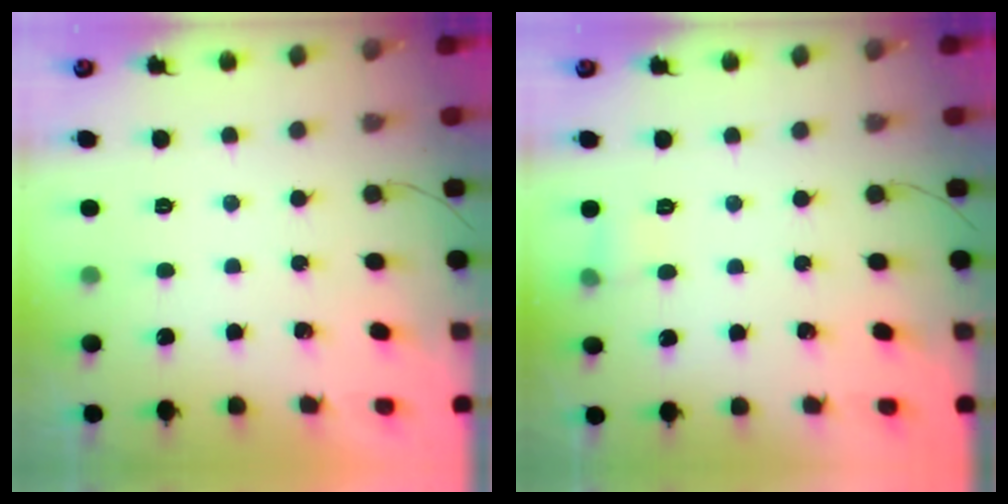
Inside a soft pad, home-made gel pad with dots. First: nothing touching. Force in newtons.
{"total": 4.4, "press": 4.1, "slide": 1.6}